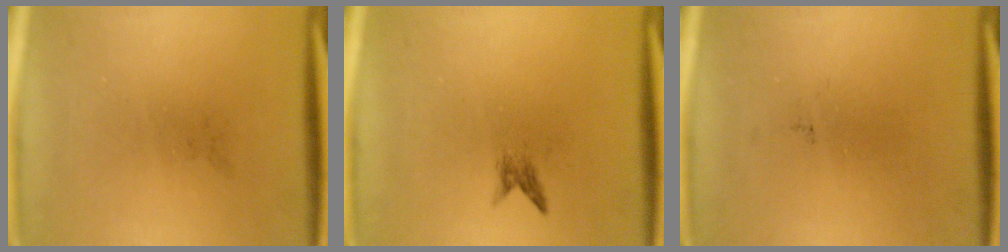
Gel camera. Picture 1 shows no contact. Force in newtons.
{"total": 0.9}
{"total": 0.0}